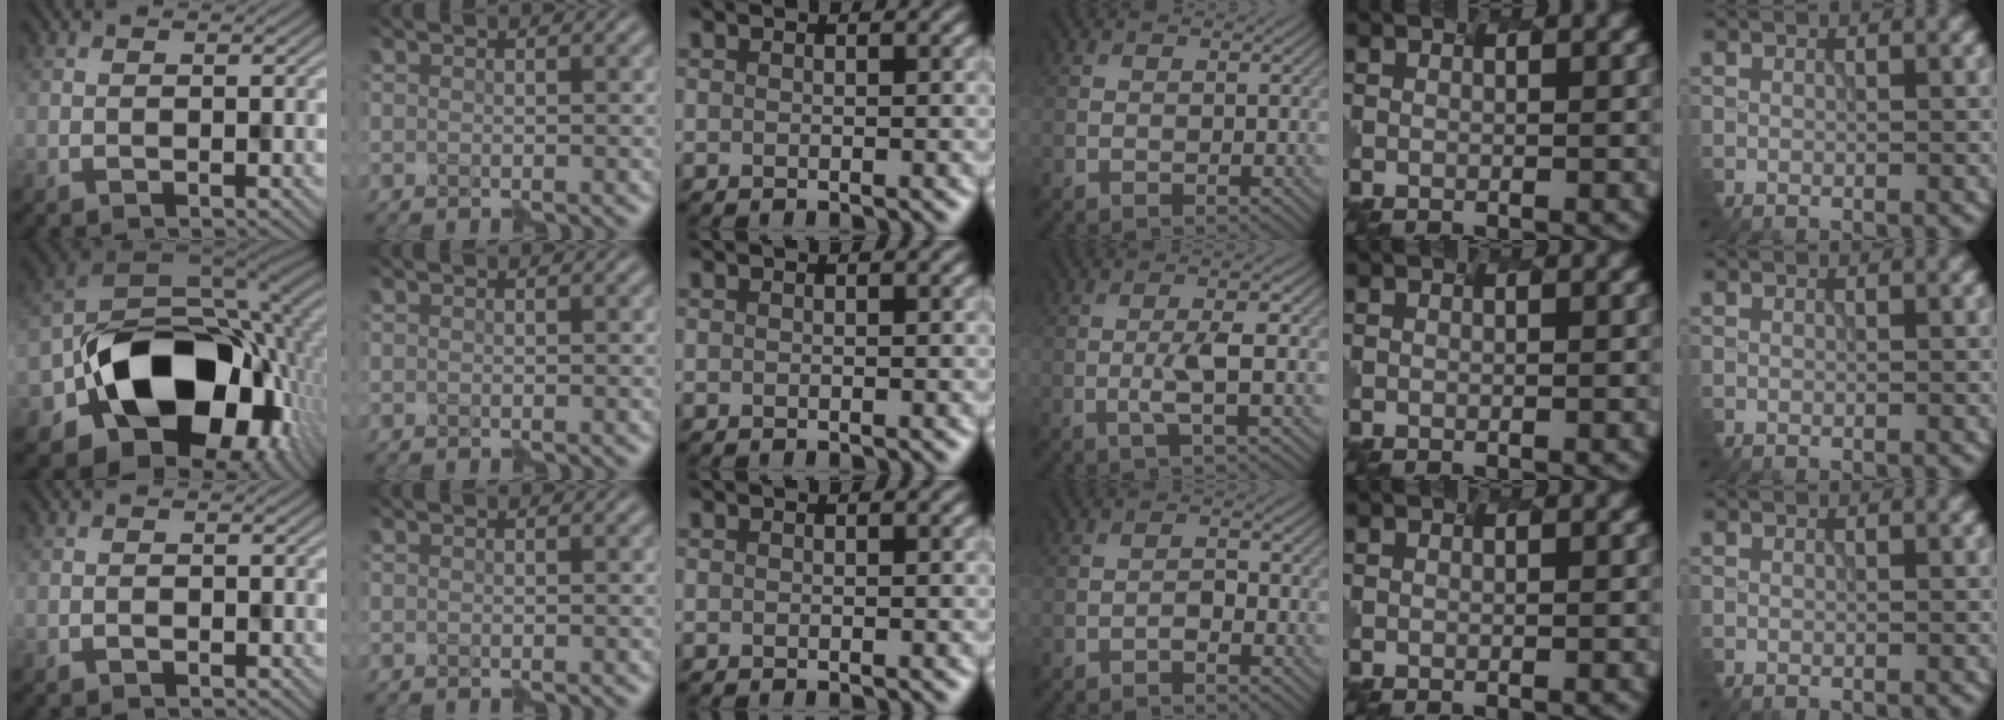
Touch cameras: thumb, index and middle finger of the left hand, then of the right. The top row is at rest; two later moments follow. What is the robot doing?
{"motion": "disassemble", "object": "velcro strap"}